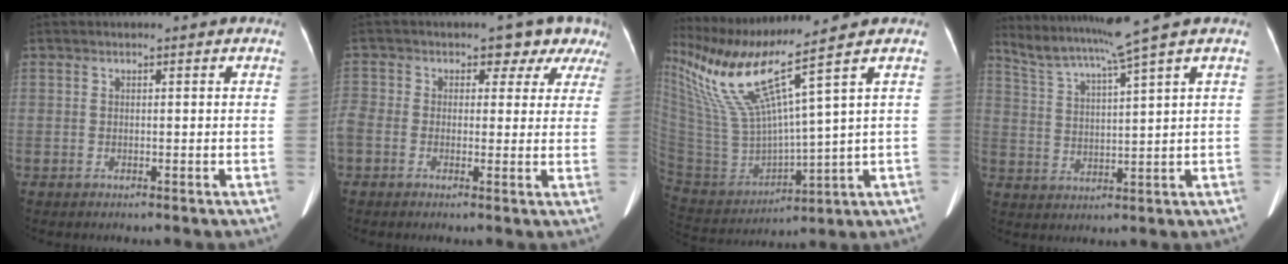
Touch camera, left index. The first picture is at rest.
{"total": 10.6, "force": [3.5, 8.1, 6.0], "torque": [-0.086, 0.059, 0.053]}
{"total": 15.1, "force": [10.3, -2.2, 10.8], "torque": [-0.221, -0.005, 0.208]}
{"total": 9.7, "force": [7.8, -3.0, 4.9], "torque": [-0.091, -0.007, 0.143]}